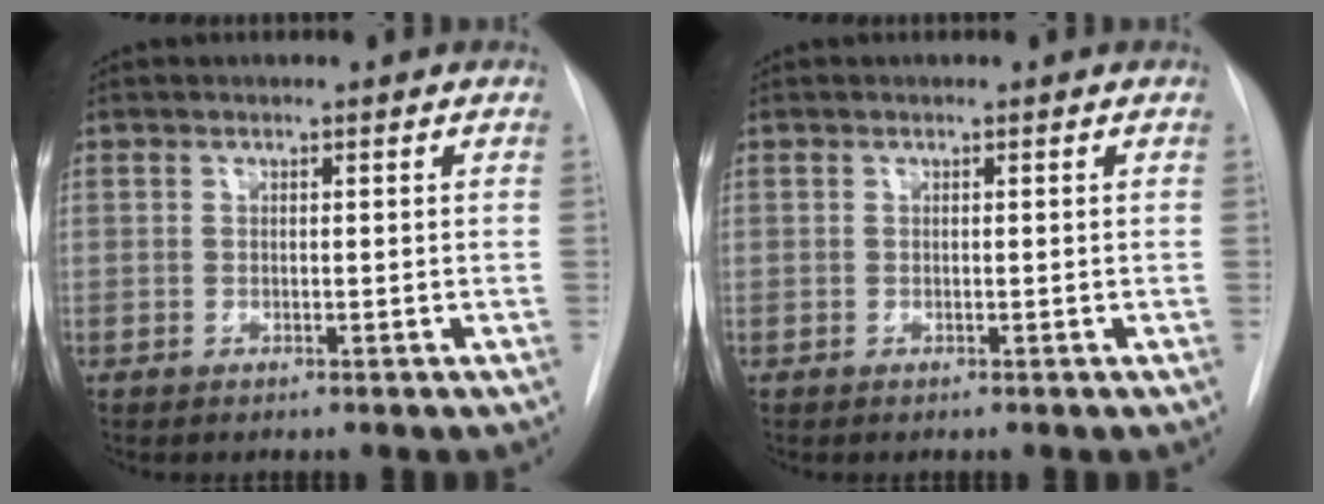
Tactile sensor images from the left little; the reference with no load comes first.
{"total": 0.0}